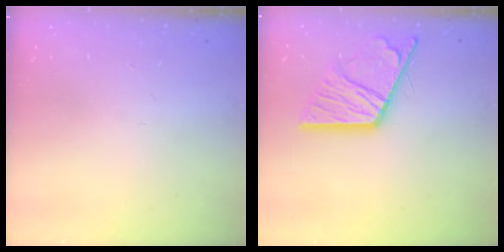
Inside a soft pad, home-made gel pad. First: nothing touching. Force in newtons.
{"total": 17.0, "press": 16.9, "slide": 1.9}